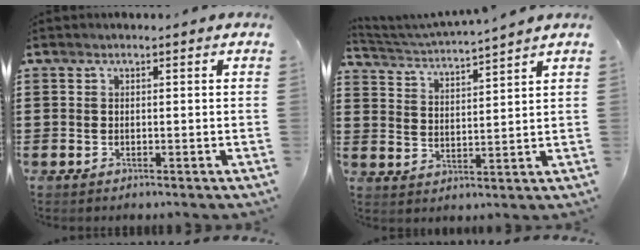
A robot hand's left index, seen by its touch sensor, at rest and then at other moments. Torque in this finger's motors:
{"motor_torque": [-0.11, 0.22, -0.03, 0.02]}